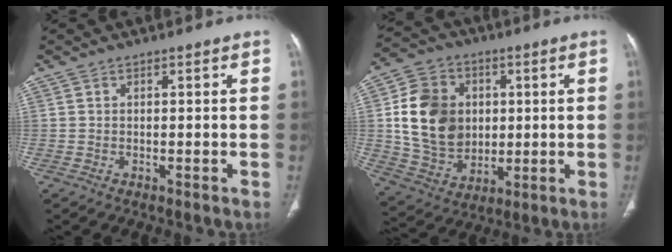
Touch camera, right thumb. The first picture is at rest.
{"total": 16.9, "force": [1.9, 13.6, 9.8], "torque": [-0.151, -0.002, 0.046]}